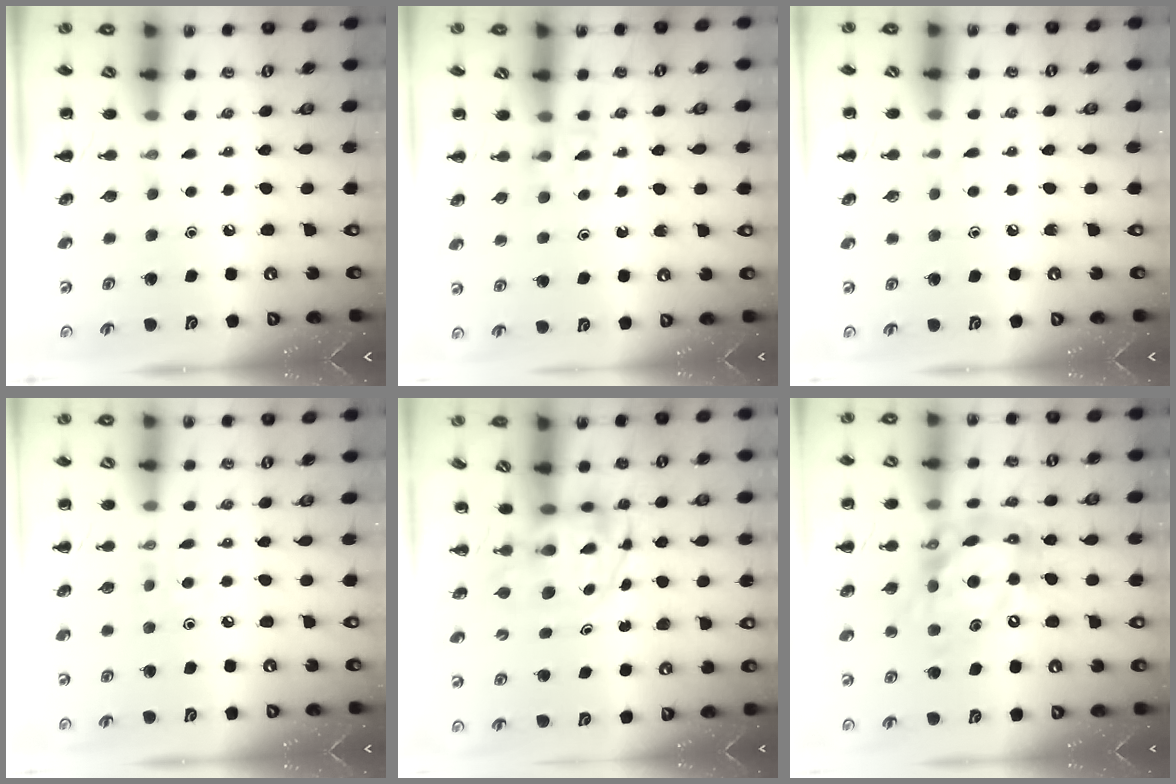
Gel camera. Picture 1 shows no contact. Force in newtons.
{"total": 4.1, "press": 3.9, "slide": 1.4}
{"total": 2.8, "press": 2.4, "slide": 1.4}
{"total": 6.2, "press": 5.8, "slide": 2.1}
{"total": 3.5, "press": 3.4, "slide": 0.5}
{"total": 16.2, "press": 15.6, "slide": 4.3}